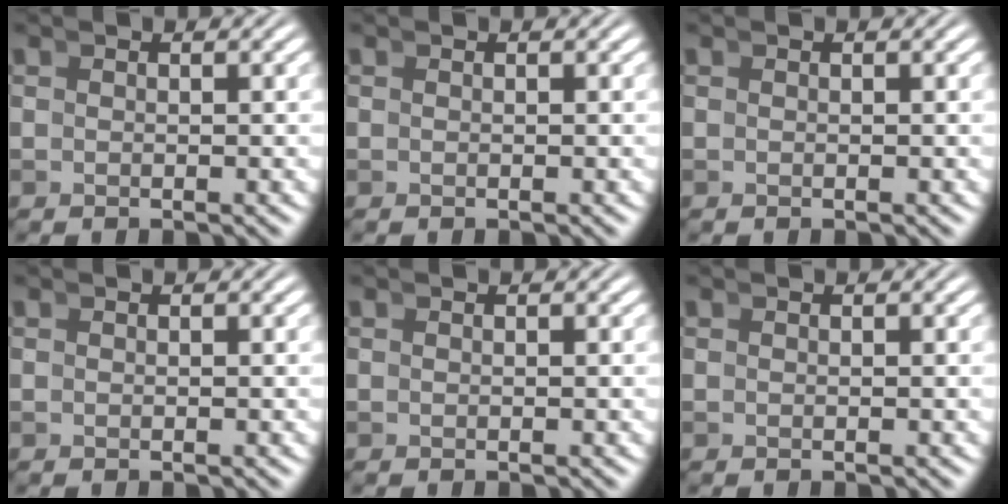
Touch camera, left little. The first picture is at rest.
{"total": 0.0}
{"total": 0.0}
{"total": 0.0}
{"total": 0.0}
{"total": 0.0}